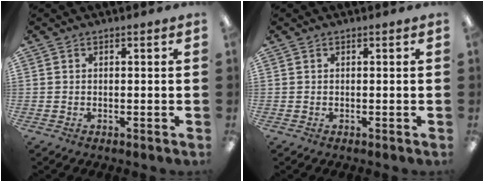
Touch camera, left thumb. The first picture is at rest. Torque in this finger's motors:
{"motor_torque": [-0.14, 0.14, -0.16, 0.16, 0.00]}